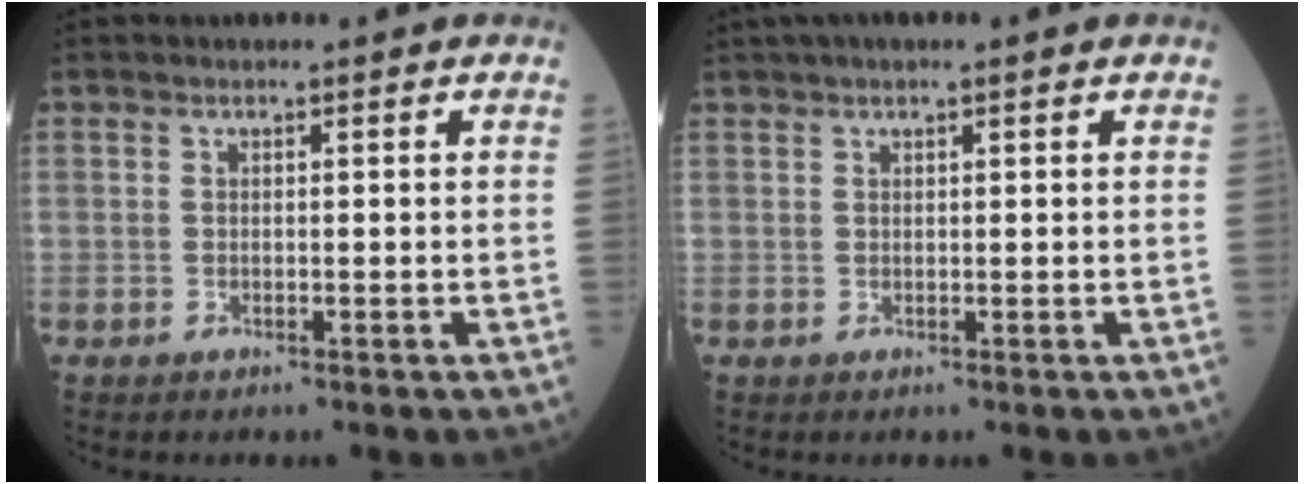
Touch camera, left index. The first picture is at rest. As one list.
[{"total": 4.5, "force": [3.5, 0.5, 2.9], "torque": [-0.043, 0.032, 0.055]}]